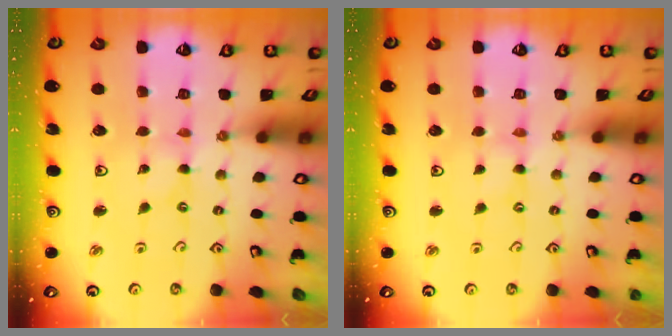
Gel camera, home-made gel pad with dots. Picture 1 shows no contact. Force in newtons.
{"total": 0.0}